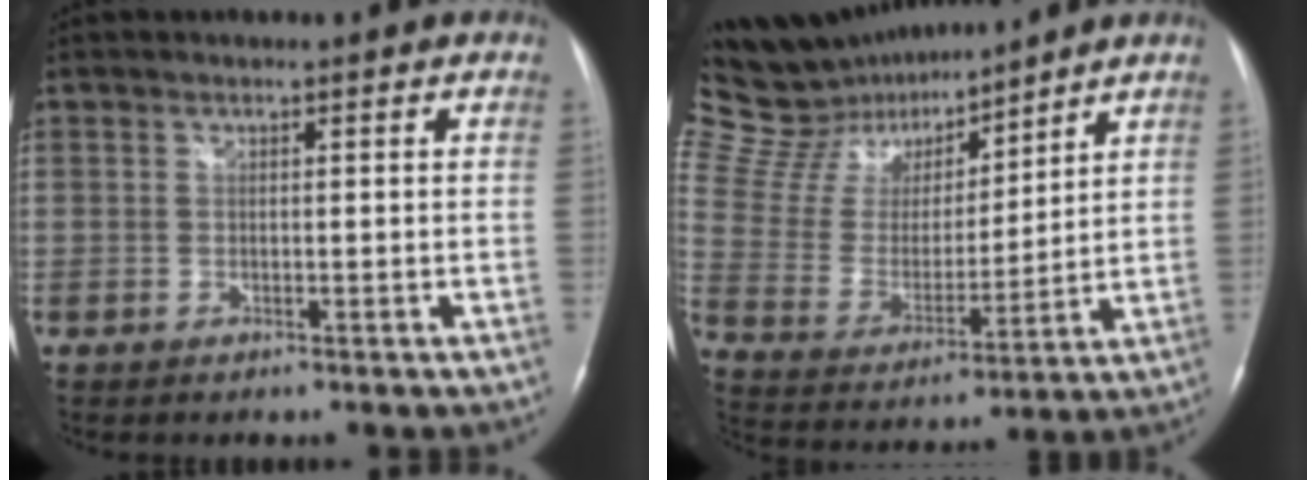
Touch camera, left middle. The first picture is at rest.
{"total": 16.9, "force": [14.9, 5.1, 5.9], "torque": [-0.110, 0.019, 0.277]}